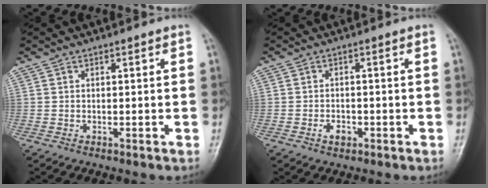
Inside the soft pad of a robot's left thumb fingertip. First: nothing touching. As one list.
[{"total": 2.3, "force": [-1.2, 1.5, 1.2], "torque": [-0.016, 0.008, -0.019]}]